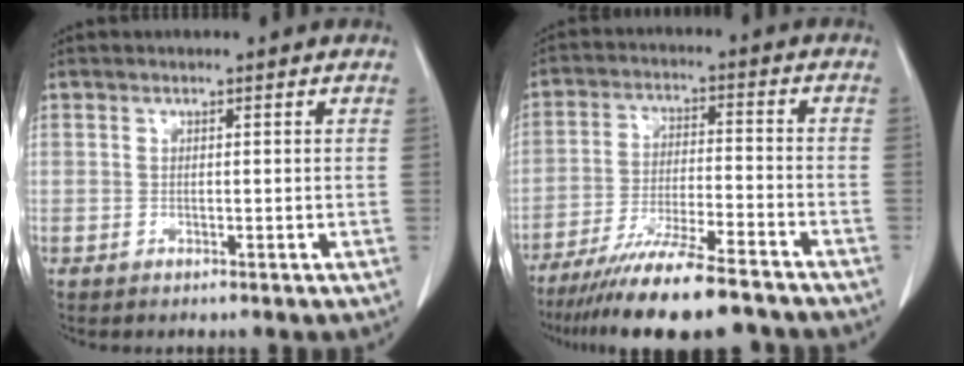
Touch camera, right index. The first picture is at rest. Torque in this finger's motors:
{"motor_torque": [1.08, -1.06, 0.55, 0.21]}